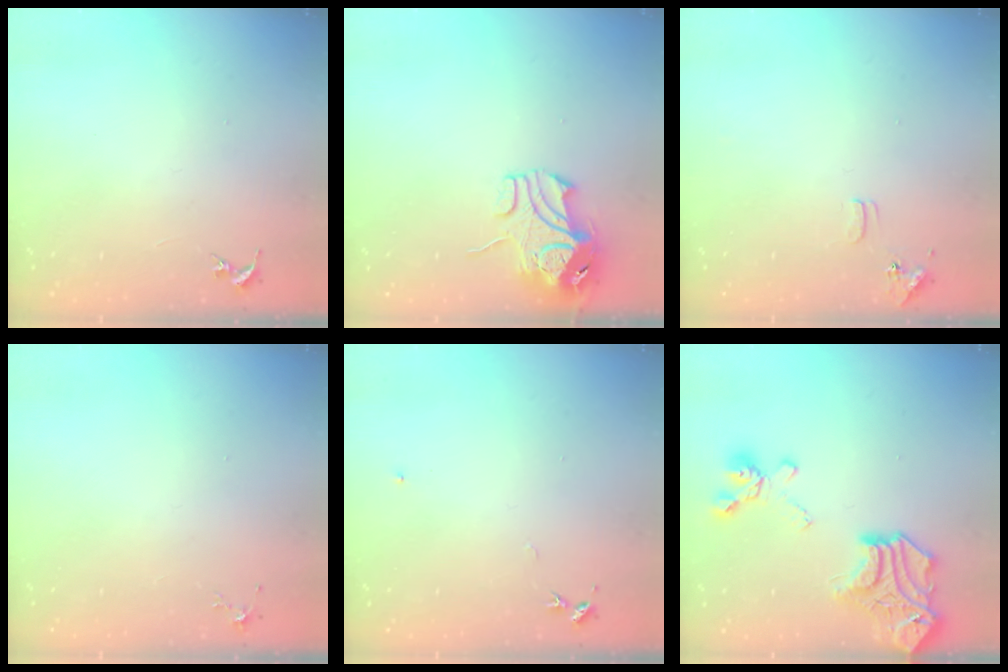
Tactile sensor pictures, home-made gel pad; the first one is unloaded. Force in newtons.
{"total": 9.8, "press": 9.6, "slide": 1.5}
{"total": 6.9, "press": 6.9, "slide": 0.8}
{"total": 4.5, "press": 4.4, "slide": 0.6}
{"total": 4.7, "press": 4.7, "slide": 0.5}
{"total": 19.7, "press": 19.7, "slide": 1.0}